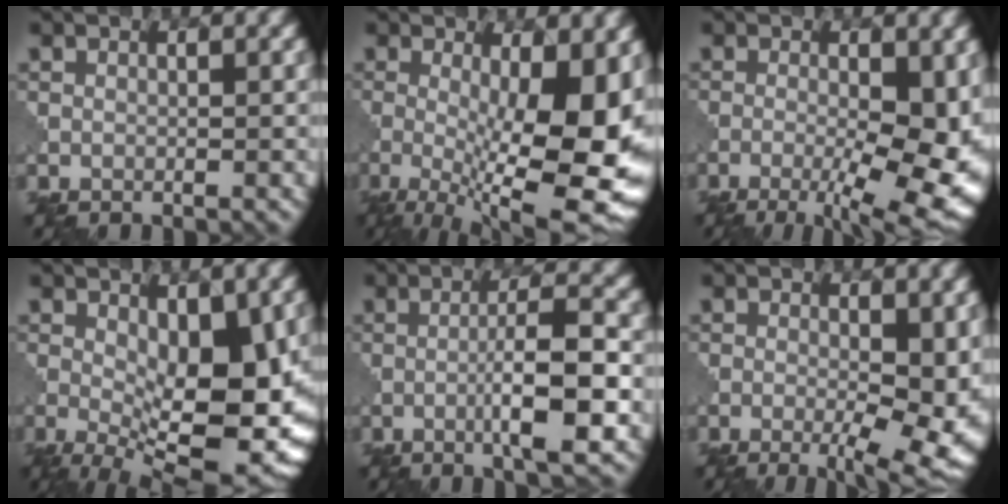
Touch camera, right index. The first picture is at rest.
{"total": 14.6, "force": [-1.8, 4.5, 13.8], "torque": [-0.188, -0.012, -0.012]}
{"total": 12.5, "force": [-3.1, 4.8, 11.1], "torque": [-0.154, -0.008, -0.041]}
{"total": 11.9, "force": [-0.9, 5.0, 10.8], "torque": [-0.163, -0.019, -0.009]}
{"total": 6.1, "force": [-1.6, 0.8, 5.8], "torque": [-0.090, 0.011, -0.033]}
{"total": 10.9, "force": [-1.9, 4.6, 9.7], "torque": [-0.122, -0.010, -0.017]}